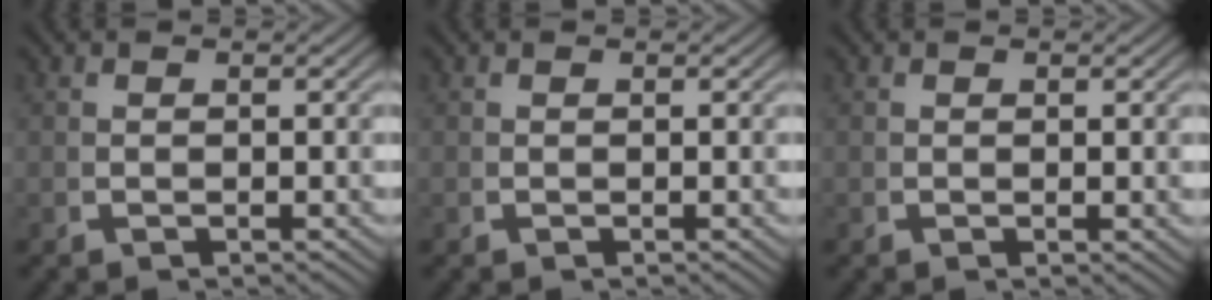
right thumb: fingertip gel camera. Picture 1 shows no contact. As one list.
[{"total": 0.0}, {"total": 0.5, "force": [0.2, 0.1, 0.5], "torque": [-0.008, -0.001, 0.004]}]